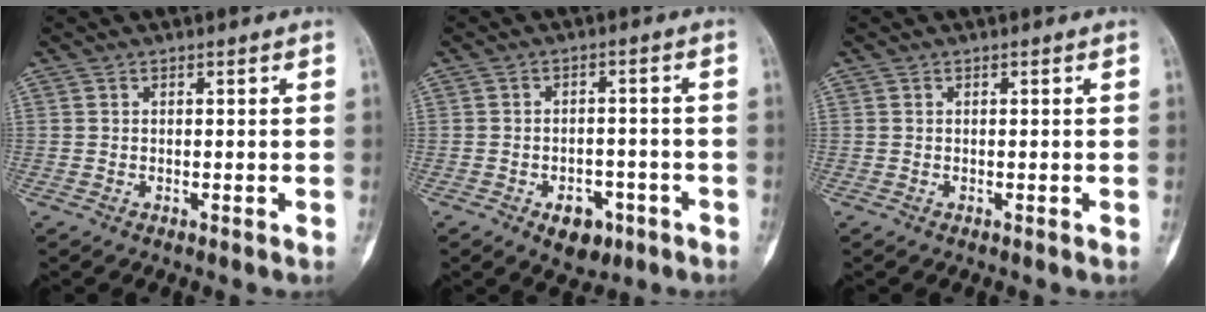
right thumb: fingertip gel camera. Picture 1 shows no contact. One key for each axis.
{"total": 6.3, "fx": -3.3, "fy": 4.0, "fz": 3.6, "tx": -0.025, "ty": 0.022, "tz": -0.041}
{"total": 0.0}